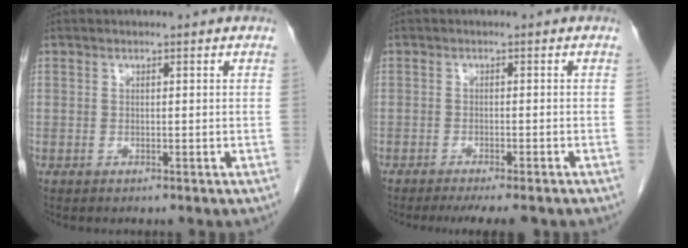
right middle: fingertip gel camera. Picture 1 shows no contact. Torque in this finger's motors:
{"motor_torque": [0.62, -0.41, 0.09, 0.04]}